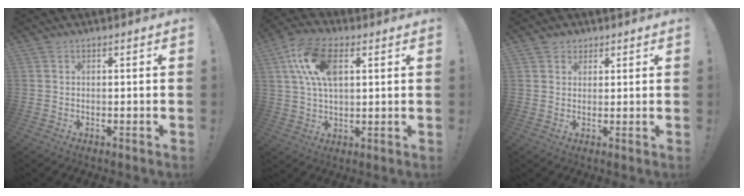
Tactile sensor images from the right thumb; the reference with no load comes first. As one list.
[{"total": 13.8, "force": [4.5, 7.5, 10.7], "torque": [-0.201, 0.004, 0.087]}, {"total": 3.0, "force": [1.8, 2.4, 0.5], "torque": [-0.001, -0.006, 0.031]}]